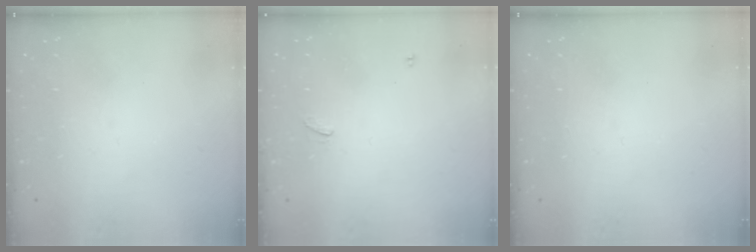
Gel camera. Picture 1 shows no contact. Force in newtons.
{"total": 1.5, "press": 1.2, "slide": 1.0}
{"total": 0.0}